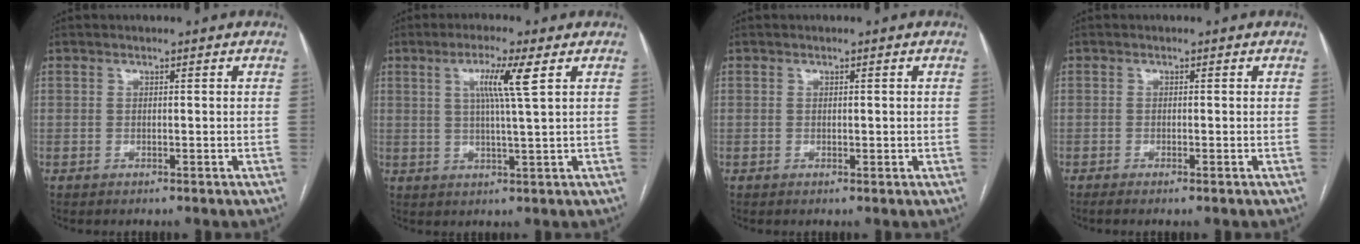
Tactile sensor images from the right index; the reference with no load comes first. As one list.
[{"total": 6.3, "force": [2.3, -0.8, 5.8], "torque": [-0.105, 0.000, 0.040]}, {"total": 0.9, "force": [0.1, 0.6, 0.6], "torque": [-0.005, -0.001, 0.002]}, {"total": 1.0, "force": [-0.6, -0.1, 0.8], "torque": [-0.015, -0.001, -0.011]}]